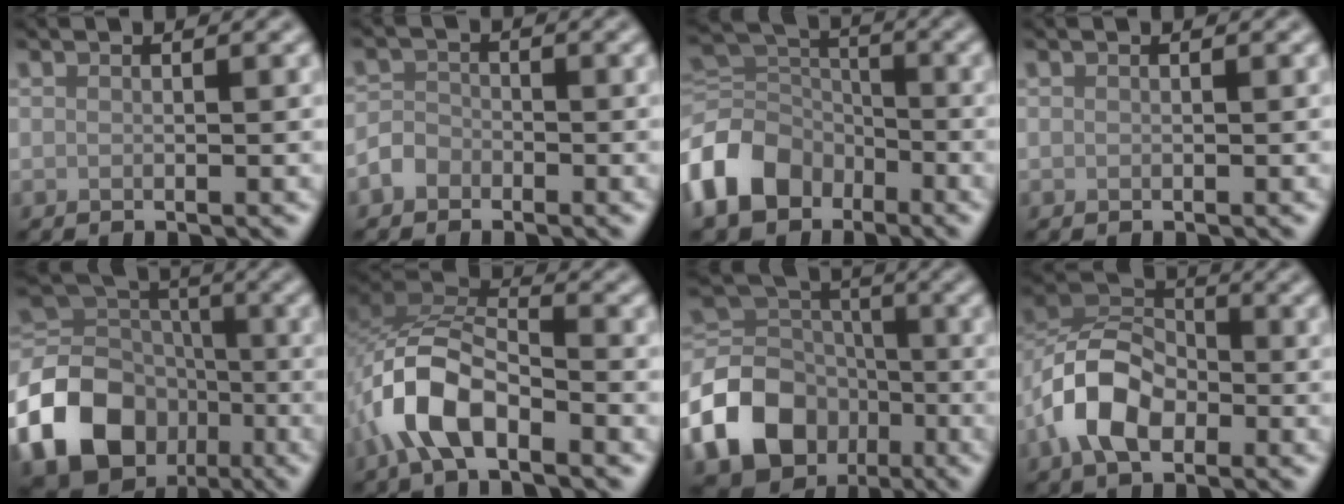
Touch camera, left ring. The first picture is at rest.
{"total": 1.9, "force": [-1.2, 1.4, 0.5], "torque": [-0.004, 0.007, -0.030]}
{"total": 8.9, "force": [-4.6, 6.4, 4.2], "torque": [-0.097, -0.009, -0.105]}
{"total": 0.0}
{"total": 20.0, "force": [-9.7, 15.6, 7.9], "torque": [-0.180, -0.048, -0.172]}
{"total": 7.5, "force": [-3.7, 3.6, 5.5], "torque": [-0.108, 0.008, -0.082]}
{"total": 15.3, "force": [-7.5, 11.7, 6.3], "torque": [-0.142, -0.034, -0.142]}
{"total": 7.2, "force": [-2.8, 4.6, 4.7], "torque": [-0.092, 0.010, -0.063]}